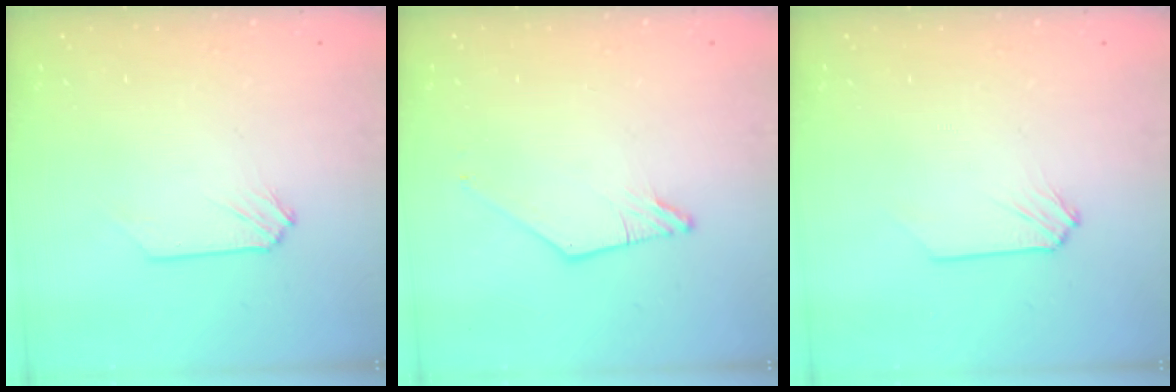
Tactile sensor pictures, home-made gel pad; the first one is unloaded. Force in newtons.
{"total": 0.7, "press": 0.7, "slide": 0.2}
{"total": 0.0}